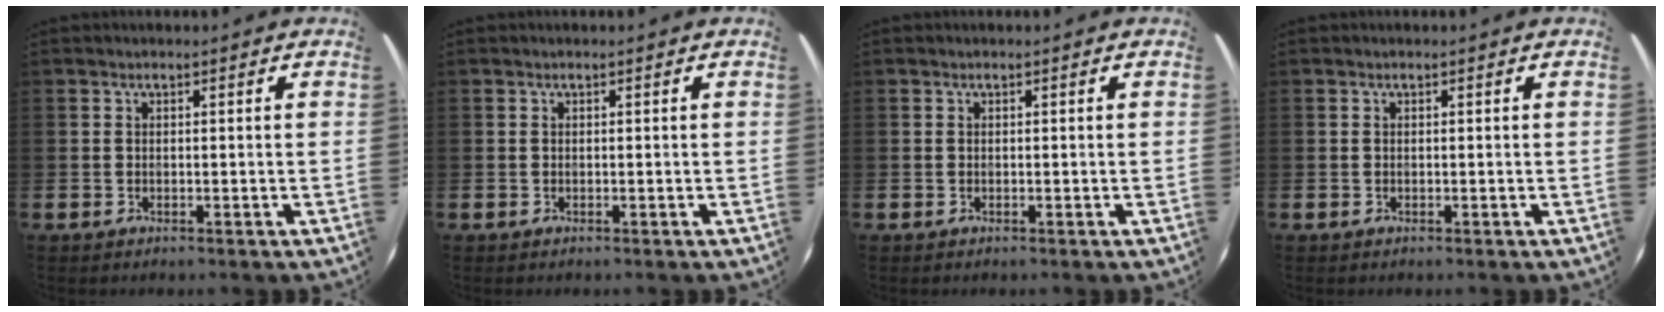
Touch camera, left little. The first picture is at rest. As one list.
[{"total": 0.0}, {"total": 0.0}, {"total": 0.0}]